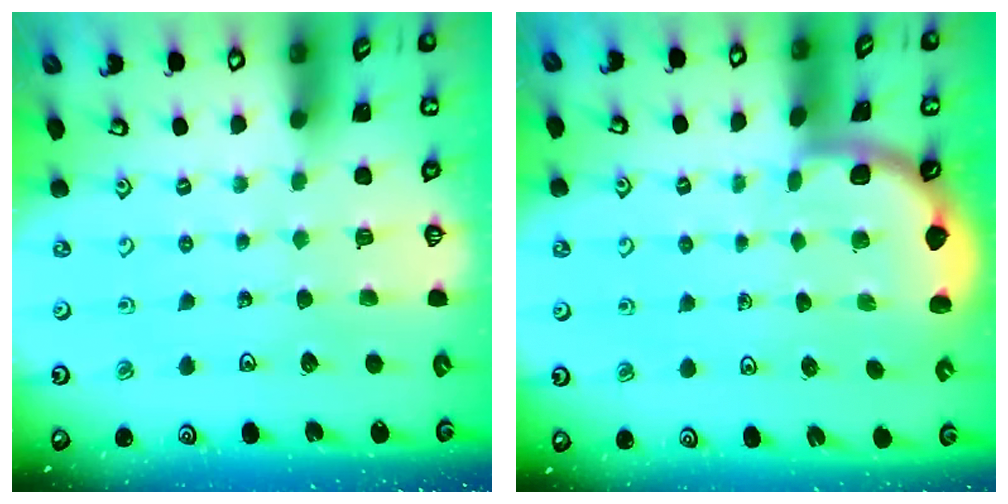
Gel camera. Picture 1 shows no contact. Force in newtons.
{"total": 1.8, "press": 1.8, "slide": 0.2}